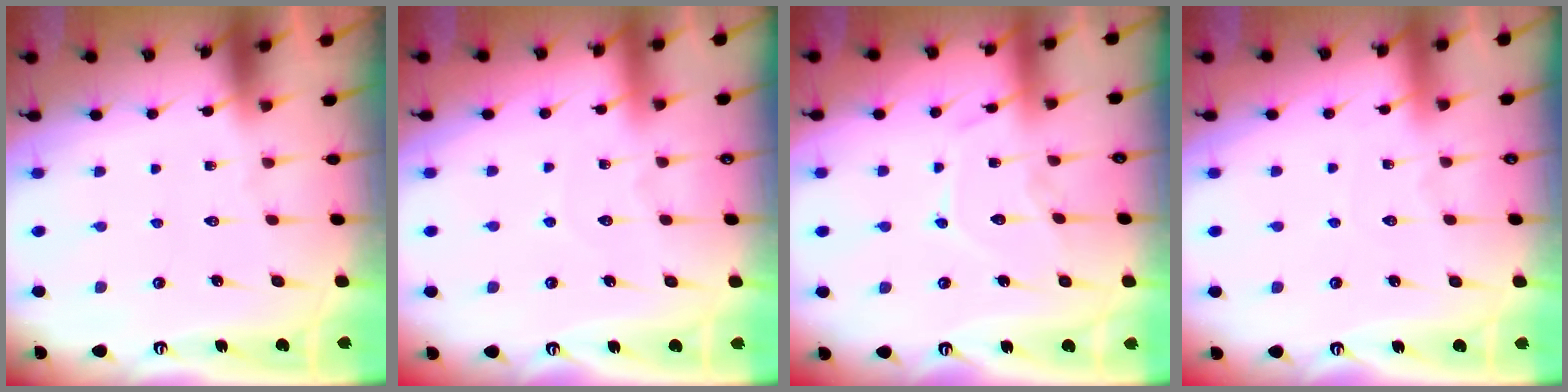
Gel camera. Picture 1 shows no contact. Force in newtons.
{"total": 3.3, "press": 3.3, "slide": 0.2}
{"total": 9.5, "press": 9.5, "slide": 0.6}
{"total": 2.4, "press": 2.3, "slide": 0.2}